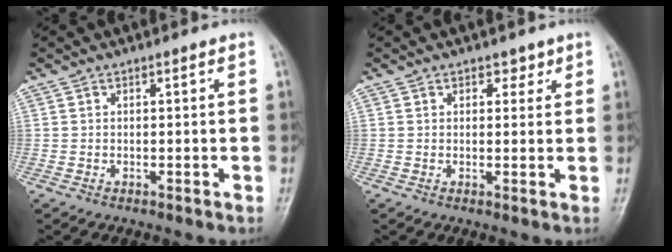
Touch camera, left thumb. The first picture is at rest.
{"total": 2.0, "force": [1.2, 1.4, 0.8], "torque": [0.008, -0.004, 0.013]}